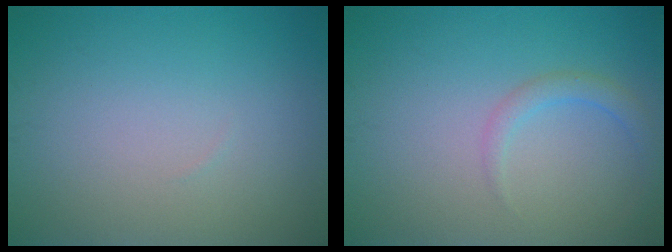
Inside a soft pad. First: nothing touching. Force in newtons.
{"total": 1.6, "press": 1.6, "slide": 0.1}